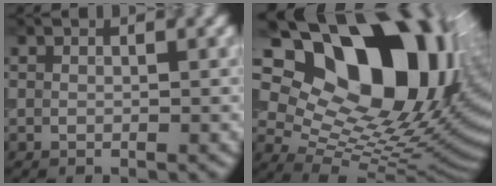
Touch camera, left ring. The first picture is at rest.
{"total": 20.4, "force": [8.2, 12.4, 13.9], "torque": [-0.203, 0.031, 0.153]}